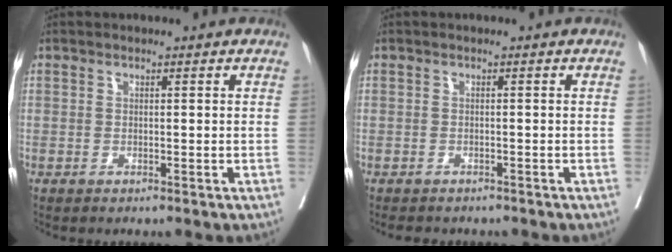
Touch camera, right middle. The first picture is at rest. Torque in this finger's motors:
{"motor_torque": [0.29, -0.24, -0.03, -0.01]}